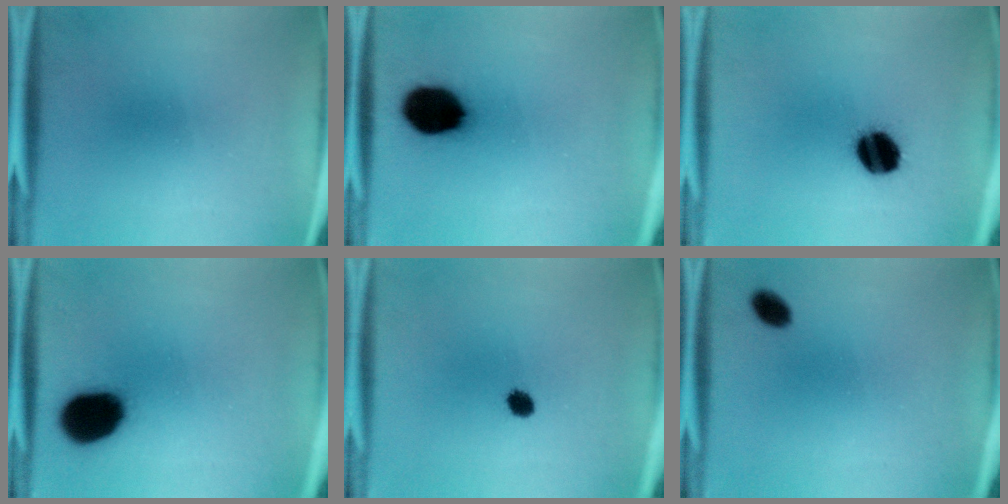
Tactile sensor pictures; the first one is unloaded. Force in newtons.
{"total": 13.9}
{"total": 10.8}
{"total": 13.8}
{"total": 2.8}
{"total": 3.1}